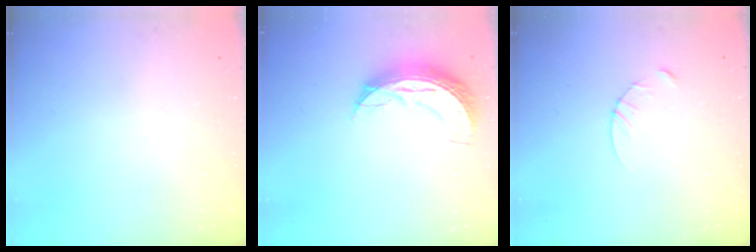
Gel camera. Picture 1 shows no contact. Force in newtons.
{"total": 8.7, "press": 8.7, "slide": 0.7}
{"total": 3.8, "press": 3.8, "slide": 0.3}